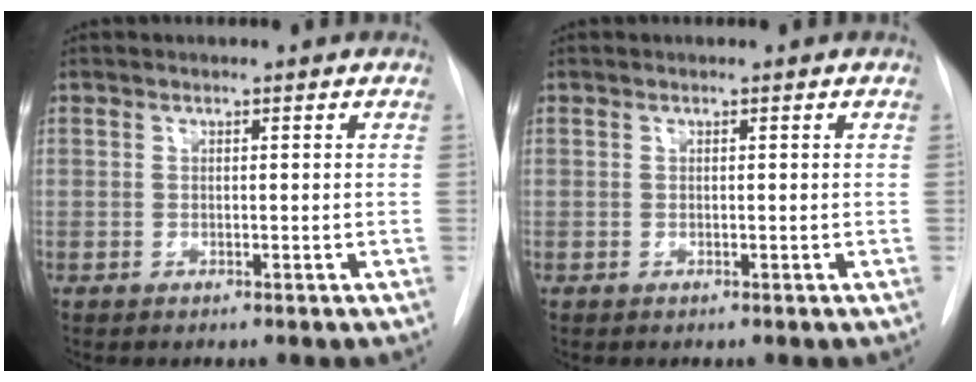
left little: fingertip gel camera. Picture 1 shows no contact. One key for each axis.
{"total": 0.0}